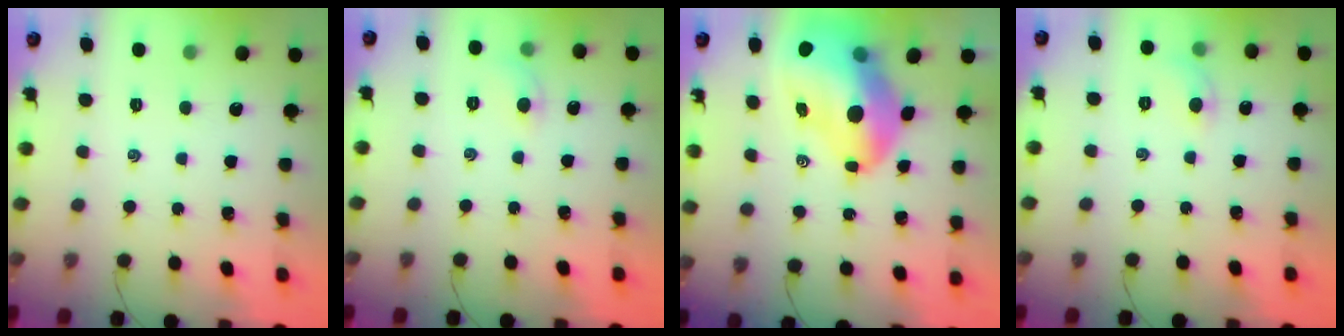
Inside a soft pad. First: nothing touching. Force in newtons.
{"total": 5.3, "press": 5.0, "slide": 1.7}
{"total": 15.9, "press": 15.3, "slide": 4.4}
{"total": 5.7, "press": 5.5, "slide": 1.5}